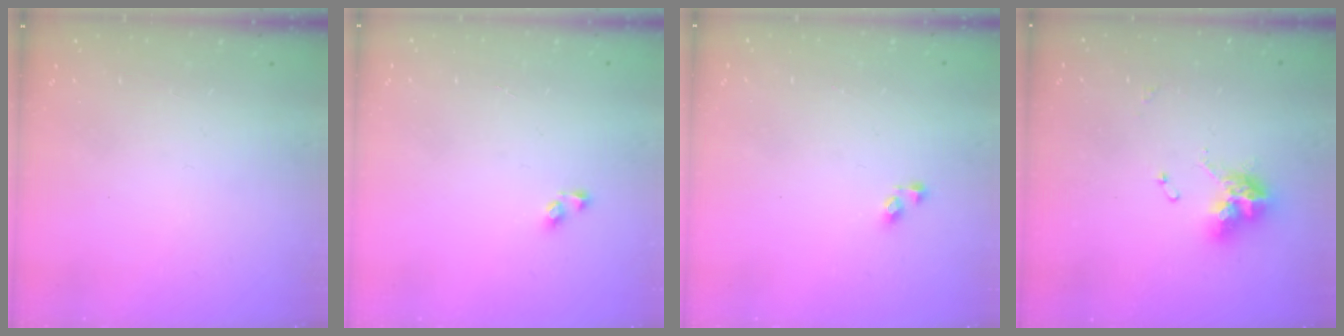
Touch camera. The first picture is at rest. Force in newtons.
{"total": 2.9, "press": 2.9, "slide": 0.3}
{"total": 3.7, "press": 3.7, "slide": 0.5}
{"total": 11.3, "press": 11.2, "slide": 1.0}